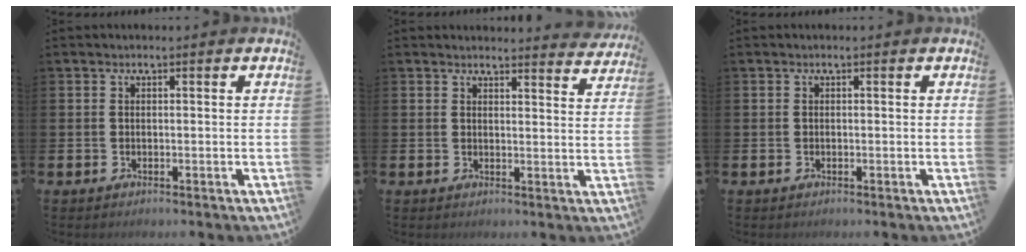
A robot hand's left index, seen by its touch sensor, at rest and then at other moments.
{"total": 3.3, "force": [3.3, 0.3, 0.1], "torque": [0.013, -0.029, 0.055]}
{"total": 0.0}